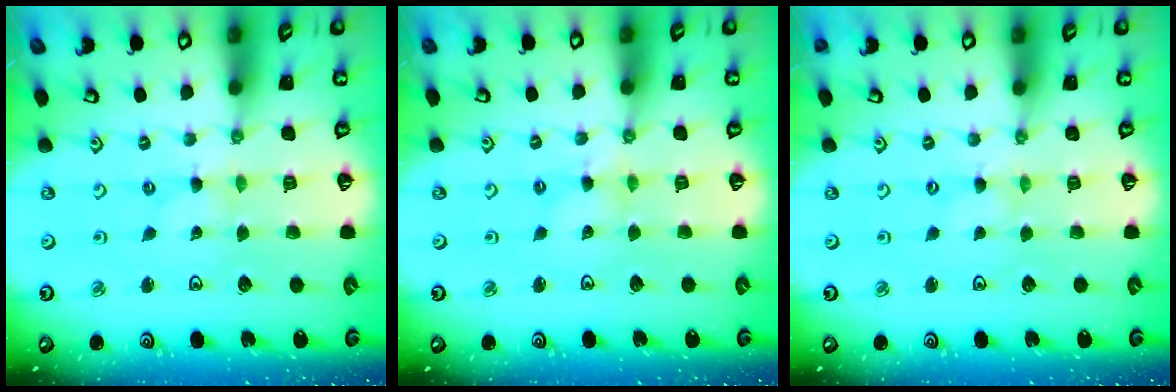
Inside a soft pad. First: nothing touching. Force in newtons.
{"total": 2.6, "press": 2.6, "slide": 0.3}
{"total": 0.0}